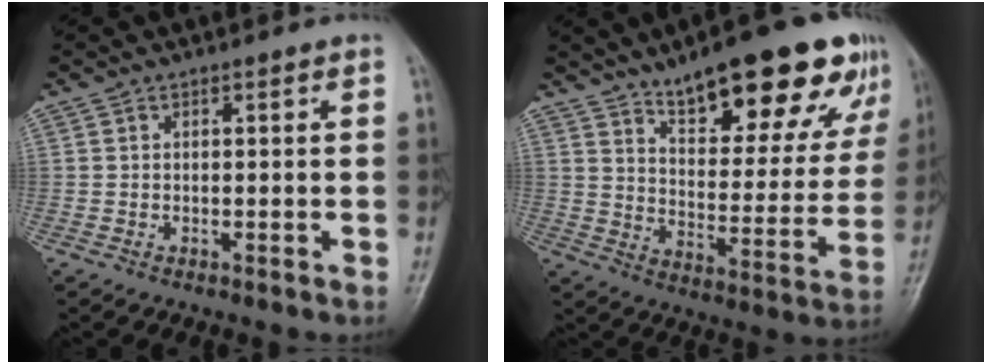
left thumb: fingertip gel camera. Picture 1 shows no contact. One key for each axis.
{"total": 23.5, "fx": 15.4, "fy": 7.8, "fz": 16.0, "tx": -0.175, "ty": -0.056, "tz": 0.229}